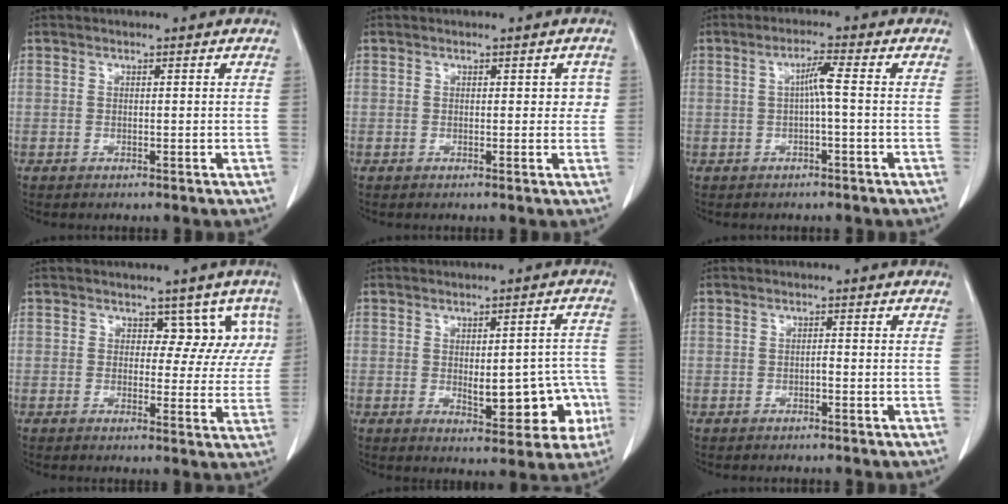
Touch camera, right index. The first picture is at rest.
{"total": 2.0, "force": [0.4, 1.5, 1.4], "torque": [-0.004, 0.014, 0.003]}
{"total": 3.0, "force": [-0.1, -0.1, 3.0], "torque": [-0.055, 0.009, 0.001]}
{"total": 5.7, "force": [3.0, 4.0, 2.7], "torque": [0.000, 0.003, 0.022]}
{"total": 10.3, "force": [-2.1, 4.6, 8.9], "torque": [-0.096, 0.021, -0.014]}
{"total": 0.6, "force": [-0.3, 0.1, 0.5], "torque": [-0.008, 0.002, -0.006]}